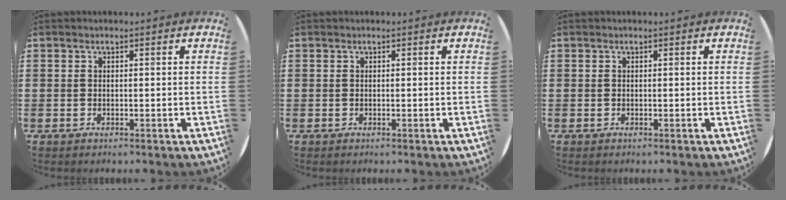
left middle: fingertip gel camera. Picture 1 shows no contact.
{"total": 0.0}
{"total": 0.0}